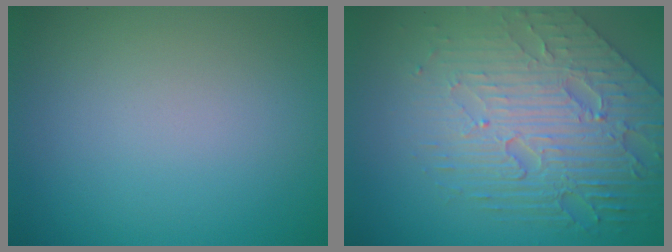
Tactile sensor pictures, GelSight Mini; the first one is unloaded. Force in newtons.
{"total": 7.9, "press": 5.6, "slide": 5.7}